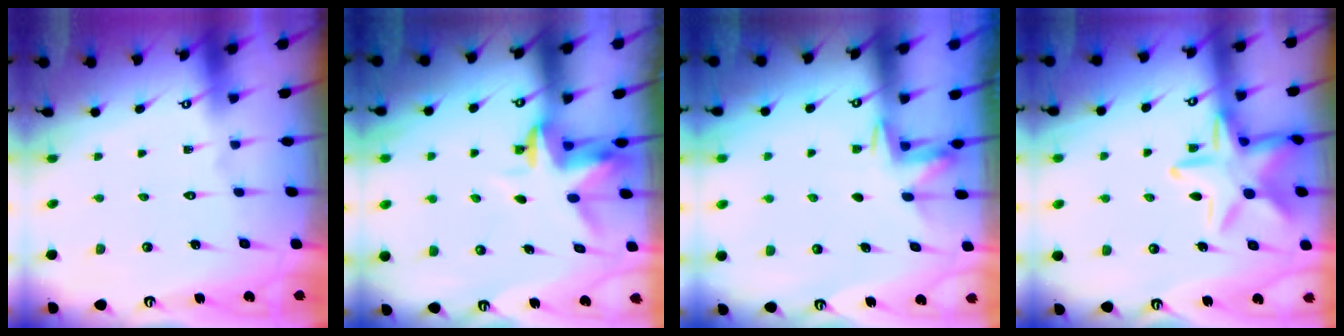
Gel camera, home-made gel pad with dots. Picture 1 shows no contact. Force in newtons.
{"total": 3.2, "press": 3.2, "slide": 0.3}
{"total": 2.7, "press": 2.7, "slide": 0.4}
{"total": 14.9, "press": 14.9, "slide": 0.6}